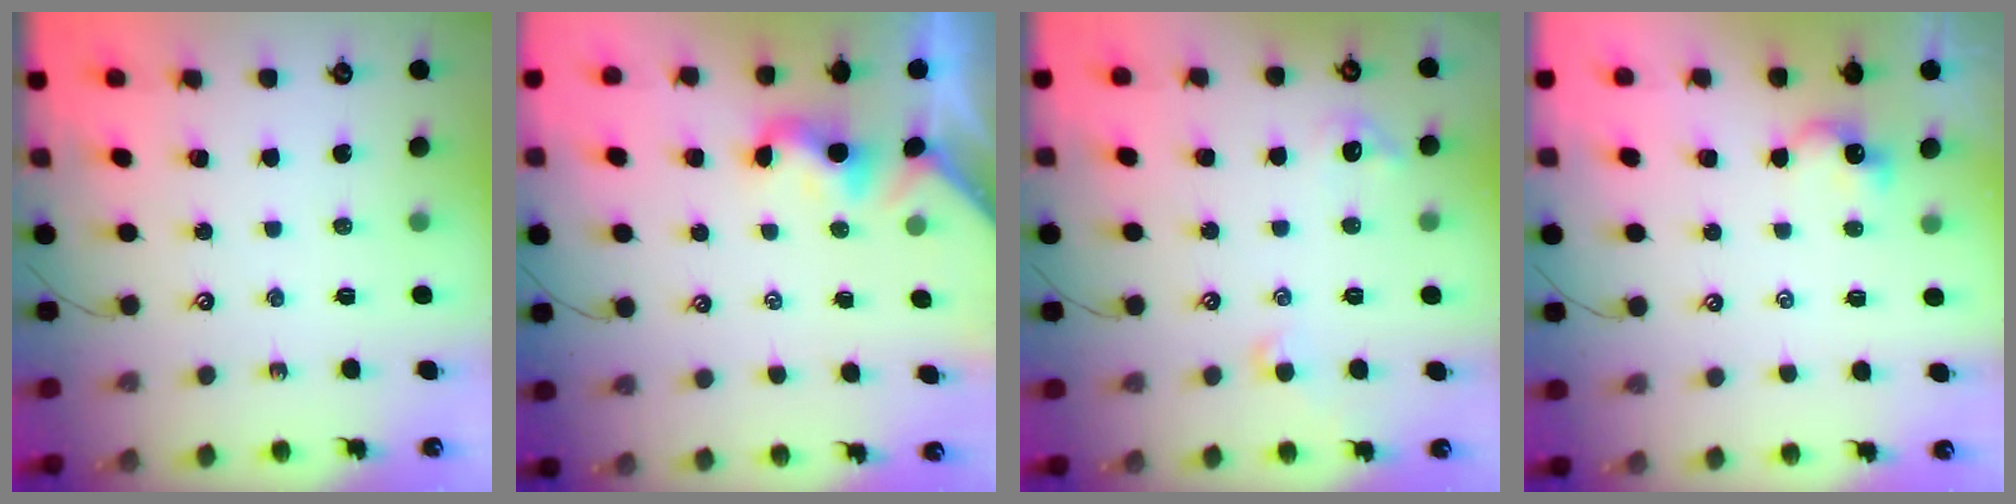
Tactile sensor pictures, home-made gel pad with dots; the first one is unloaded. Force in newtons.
{"total": 1.9, "press": 1.9, "slide": 0.5}
{"total": 1.9, "press": 1.9, "slide": 0.4}
{"total": 2.8, "press": 2.8, "slide": 0.1}